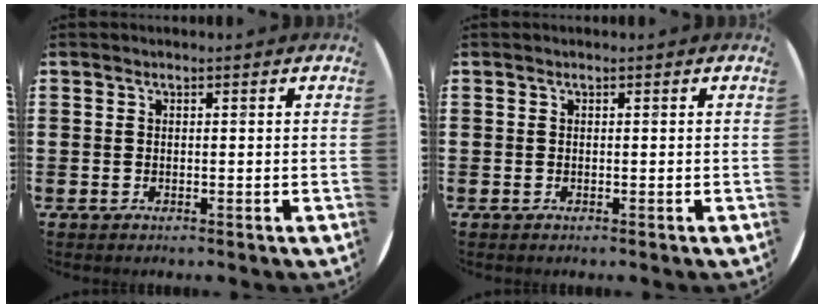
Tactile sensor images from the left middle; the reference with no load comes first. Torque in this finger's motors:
{"motor_torque": [-0.10, 0.11, -0.02, 0.00]}